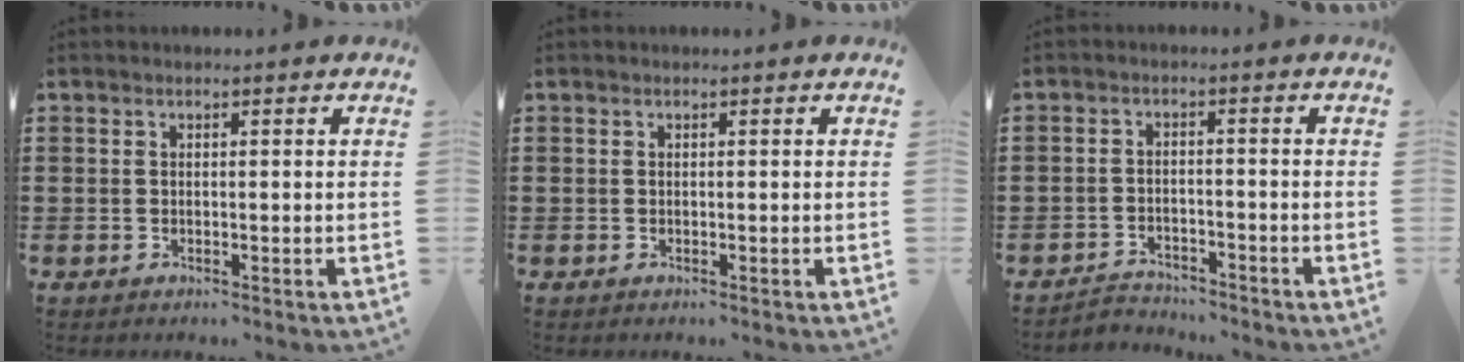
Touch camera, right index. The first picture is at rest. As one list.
[{"total": 0.0}, {"total": 2.8, "force": [-2.7, 0.7, -0.2], "torque": [-0.005, 0.002, -0.061]}]